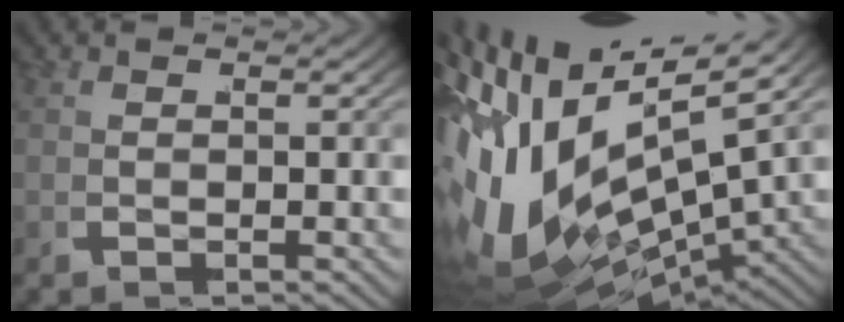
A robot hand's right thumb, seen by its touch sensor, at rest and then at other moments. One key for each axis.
{"total": 19.0, "fx": -3.2, "fy": 12.7, "fz": 13.7, "tx": -0.279, "ty": -0.053, "tz": -0.024}